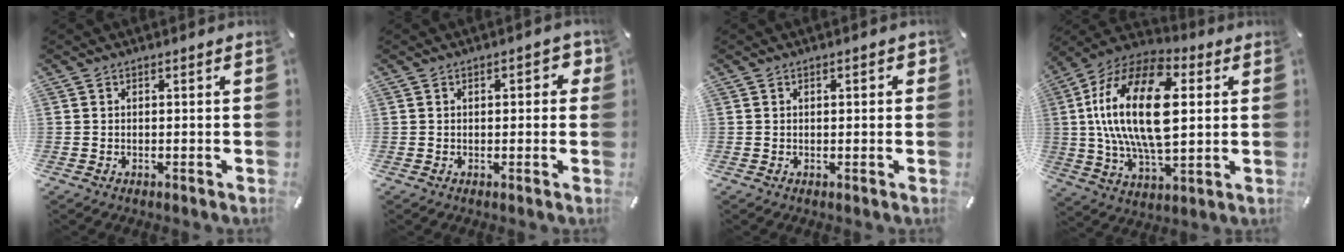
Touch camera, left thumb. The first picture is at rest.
{"total": 3.3, "force": [0.4, 1.8, 2.8], "torque": [-0.032, 0.003, -0.002]}
{"total": 1.2, "force": [0.1, 0.6, 1.0], "torque": [-0.011, 0.003, -0.002]}
{"total": 23.9, "force": [3.8, 12.7, 19.9], "torque": [-0.404, -0.002, 0.055]}